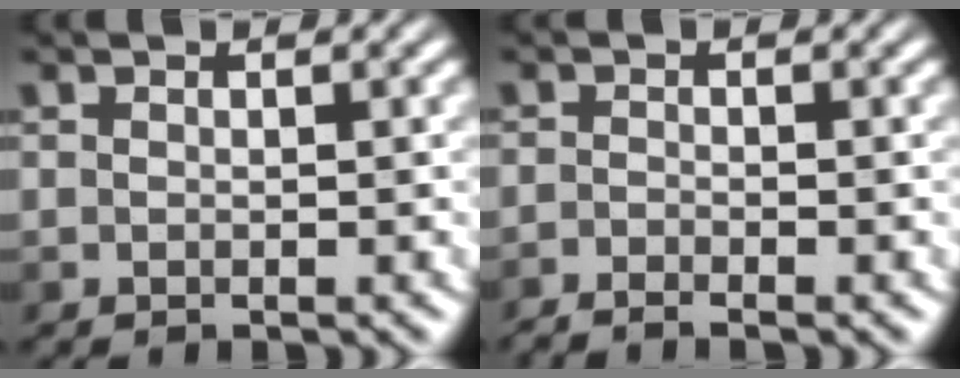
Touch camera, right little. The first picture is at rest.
{"total": 2.3, "force": [-1.8, 0.2, 1.4], "torque": [-0.030, 0.000, -0.041]}